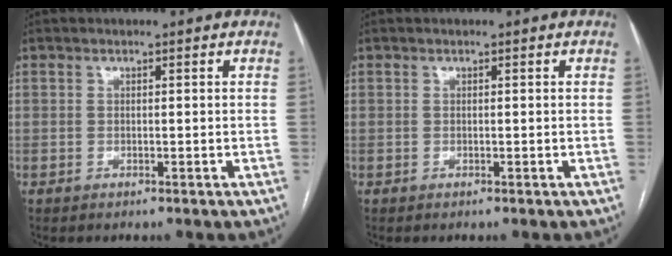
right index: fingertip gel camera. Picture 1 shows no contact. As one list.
[{"total": 0.0}]